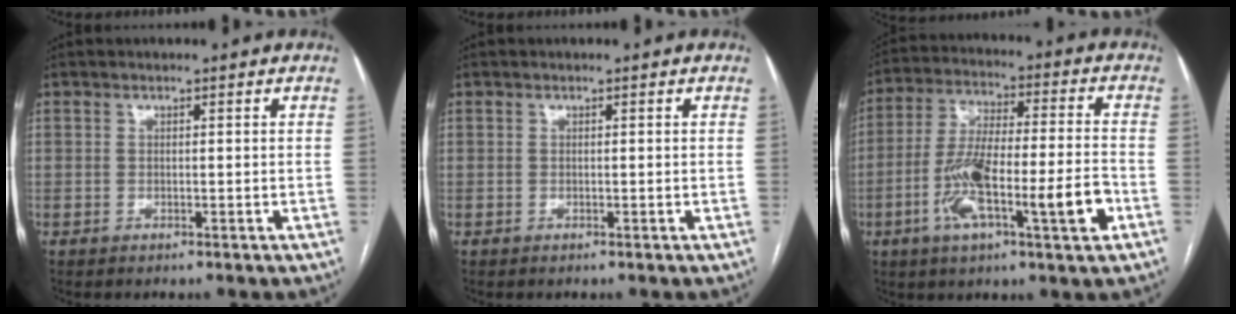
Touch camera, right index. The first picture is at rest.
{"total": 0.0}
{"total": 15.4, "force": [-5.2, 1.9, 14.4], "torque": [-0.260, 0.004, -0.088]}